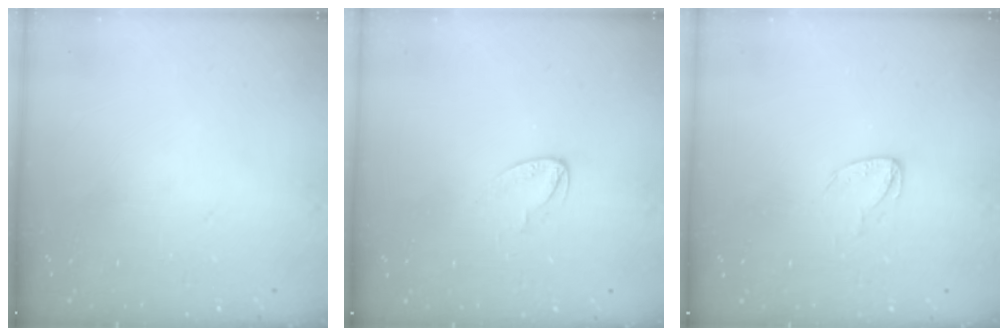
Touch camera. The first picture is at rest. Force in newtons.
{"total": 3.5, "press": 3.5, "slide": 0.2}
{"total": 3.3, "press": 3.3, "slide": 0.2}